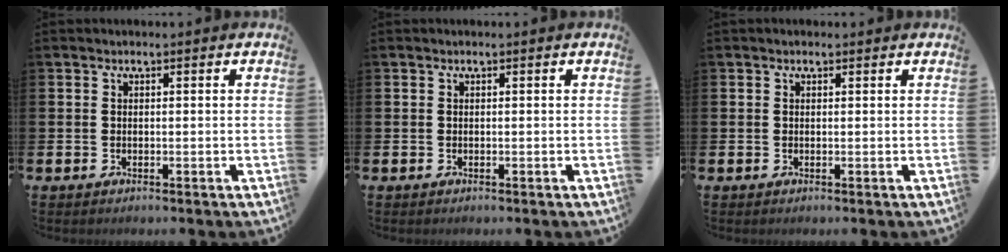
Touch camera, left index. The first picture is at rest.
{"total": 0.0}
{"total": 0.0}